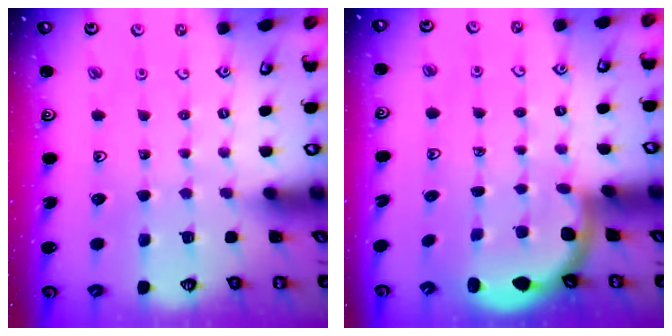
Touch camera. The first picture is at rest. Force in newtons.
{"total": 2.6, "press": 2.6, "slide": 0.3}